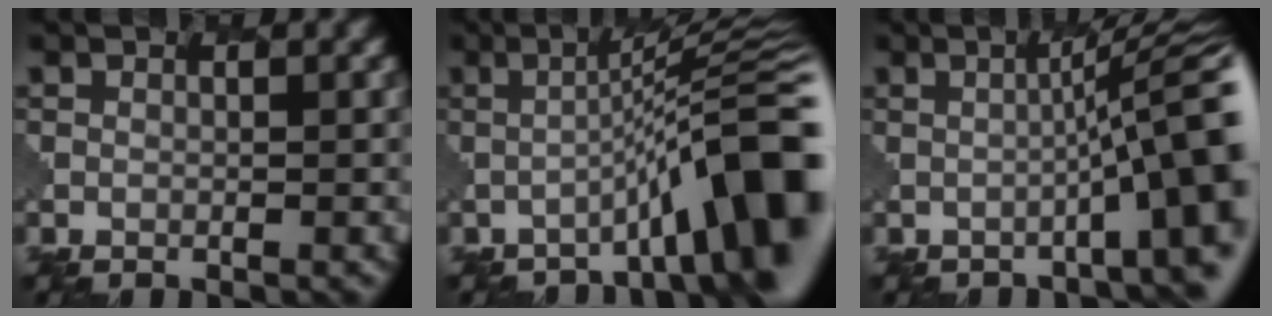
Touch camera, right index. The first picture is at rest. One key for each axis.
{"total": 9.6, "fx": -3.8, "fy": 1.4, "fz": 8.7, "tx": -0.107, "ty": 0.027, "tz": -0.056}
{"total": 9.9, "fx": -1.9, "fy": 1.3, "fz": 9.7, "tx": -0.115, "ty": 0.021, "tz": -0.030}